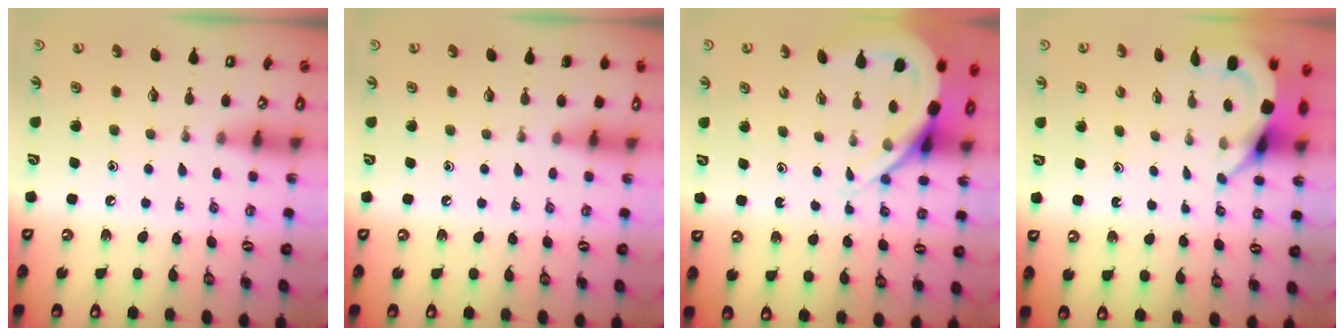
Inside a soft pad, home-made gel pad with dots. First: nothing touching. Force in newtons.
{"total": 0.0}
{"total": 7.8, "press": 7.7, "slide": 0.9}
{"total": 4.0, "press": 4.0, "slide": 0.2}